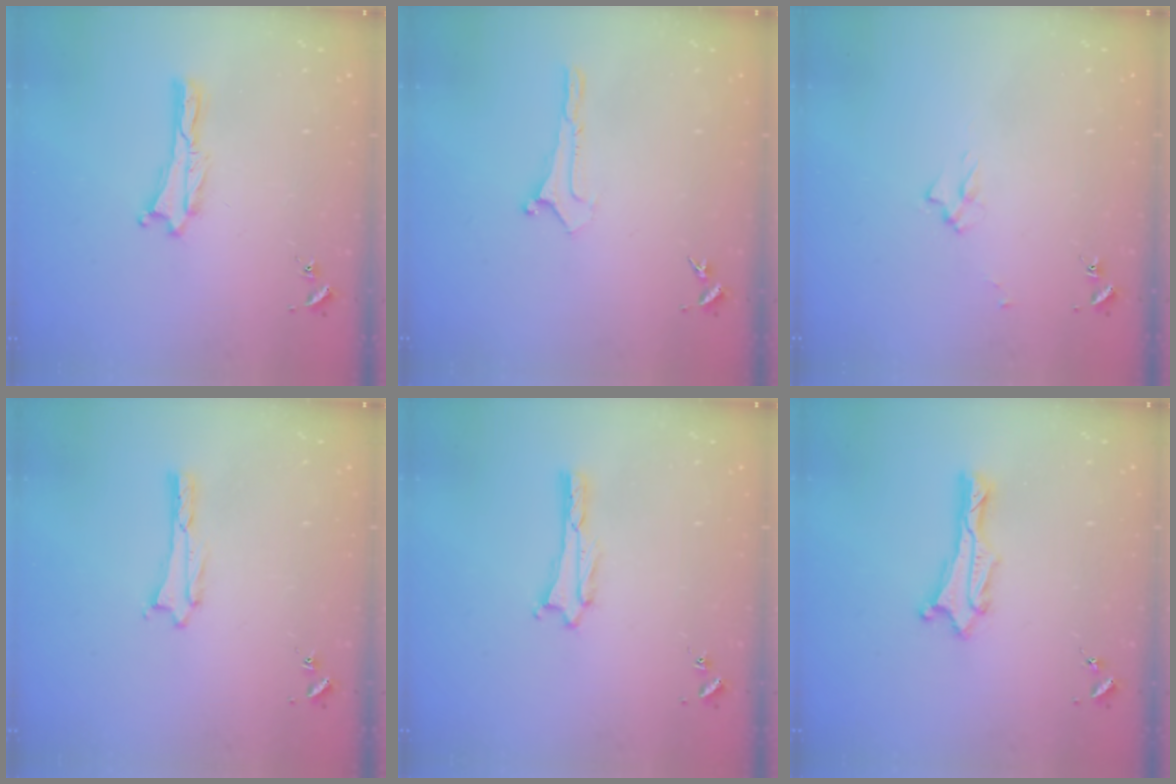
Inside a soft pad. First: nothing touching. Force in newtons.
{"total": 0.0}
{"total": 2.5, "press": 2.5, "slide": 0.4}
{"total": 0.5, "press": 0.5, "slide": 0.2}
{"total": 1.6, "press": 1.6, "slide": 0.2}
{"total": 1.3, "press": 1.2, "slide": 0.1}